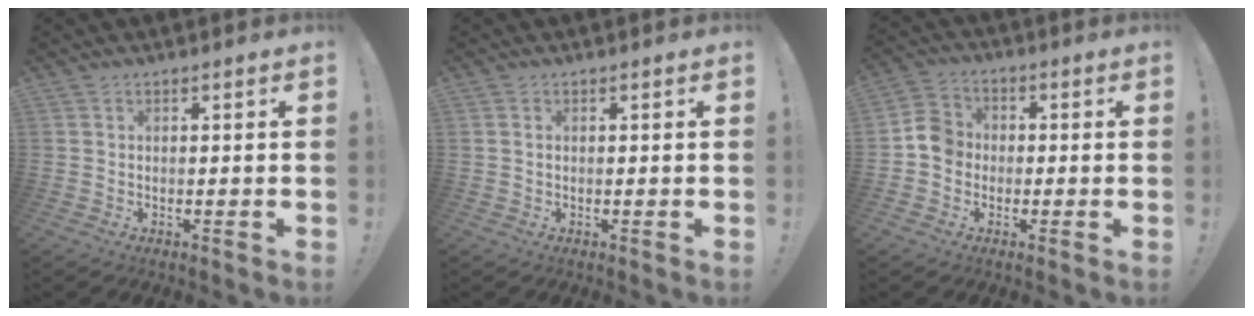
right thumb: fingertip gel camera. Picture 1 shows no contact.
{"total": 0.7, "force": [0.2, 0.5, 0.4], "torque": [-0.012, 0.004, 0.004]}
{"total": 7.6, "force": [-1.6, 6.7, 3.0], "torque": [-0.040, 0.027, -0.028]}